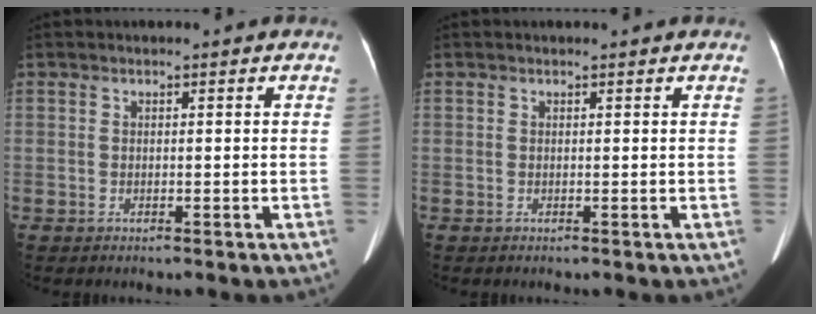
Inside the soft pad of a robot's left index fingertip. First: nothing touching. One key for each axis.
{"total": 0.6, "fx": 0.6, "fy": 0.1, "fz": 0.1, "tx": -0.006, "ty": 0.003, "tz": 0.005}